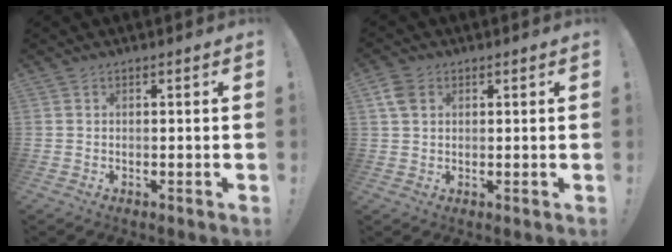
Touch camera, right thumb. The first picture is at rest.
{"total": 4.9, "force": [1.9, 3.5, 2.9], "torque": [-0.056, 0.008, 0.040]}